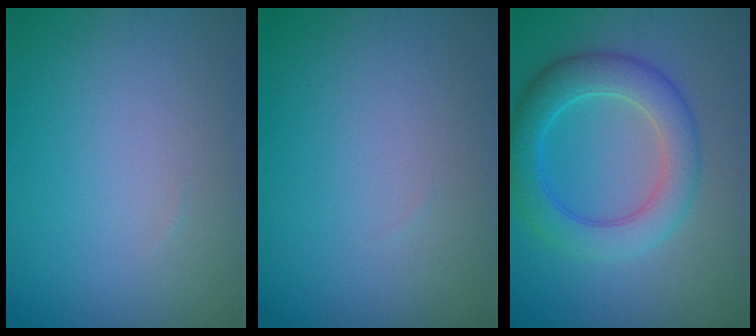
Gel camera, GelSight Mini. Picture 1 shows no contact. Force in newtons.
{"total": 0.0}
{"total": 5.7, "press": 5.7, "slide": 0.1}